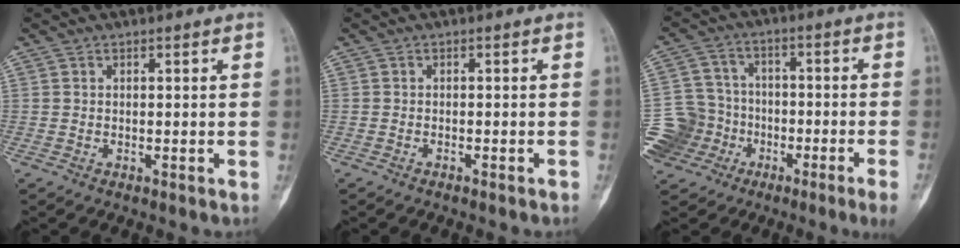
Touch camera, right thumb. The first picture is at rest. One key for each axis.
{"total": 1.5, "fx": -1.3, "fy": 0.1, "fz": 0.8, "tx": -0.019, "ty": 0.008, "tz": -0.012}
{"total": 11.1, "fx": -6.5, "fy": 8.2, "fz": 3.7, "tx": -0.058, "ty": 0.058, "tz": -0.117}